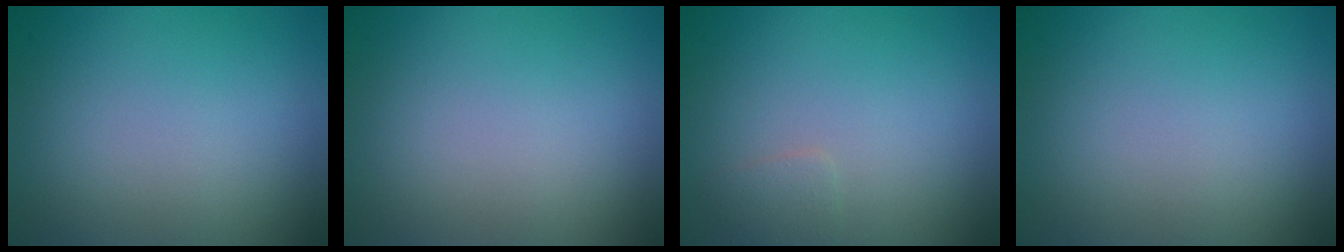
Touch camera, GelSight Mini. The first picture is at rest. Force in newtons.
{"total": 0.0}
{"total": 1.0, "press": 1.0, "slide": 0.0}
{"total": 0.0}